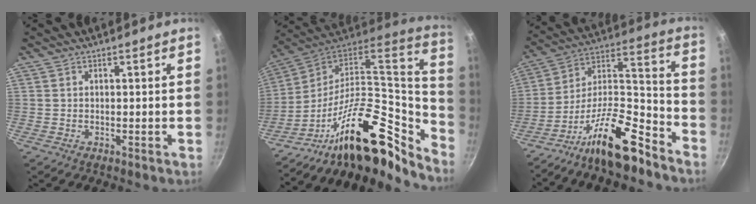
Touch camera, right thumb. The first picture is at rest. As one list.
[{"total": 25.4, "force": [-15.5, 11.3, 16.5], "torque": [-0.178, 0.104, -0.279]}, {"total": 17.3, "force": [-12.4, 5.1, 11.0], "torque": [-0.166, 0.113, -0.226]}]